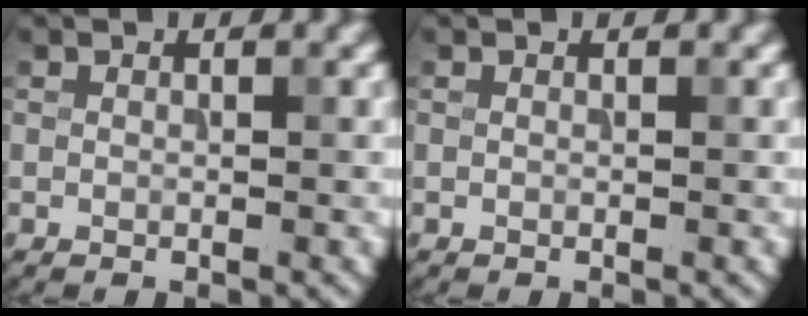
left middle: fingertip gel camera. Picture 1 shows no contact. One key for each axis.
{"total": 0.0}